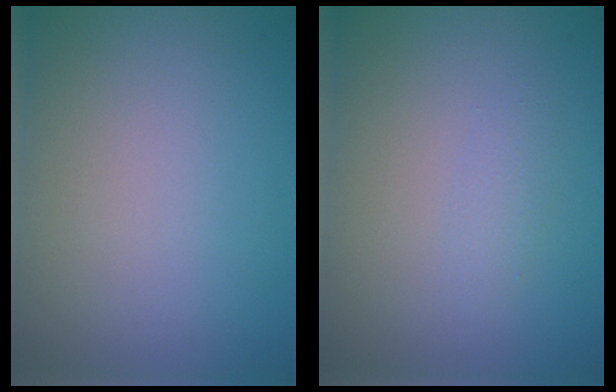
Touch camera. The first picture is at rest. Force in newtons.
{"total": 1.1, "press": 1.1, "slide": 0.1}